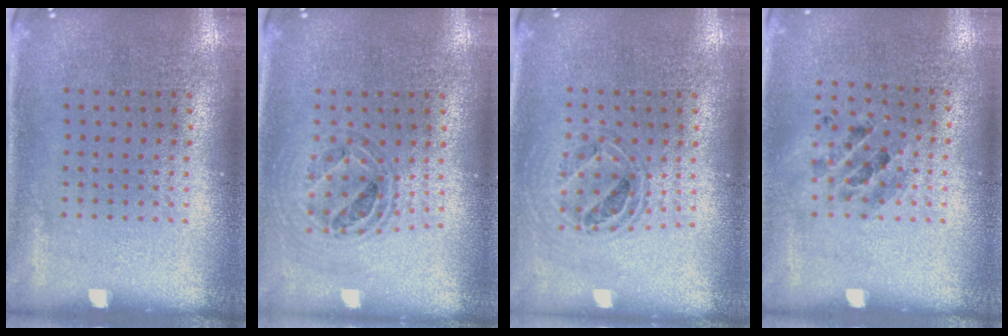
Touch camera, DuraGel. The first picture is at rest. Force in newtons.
{"total": 0.7, "press": 0.7, "slide": 0.0}
{"total": 0.8, "press": 0.8, "slide": 0.3}
{"total": 0.9, "press": 0.9, "slide": 0.3}